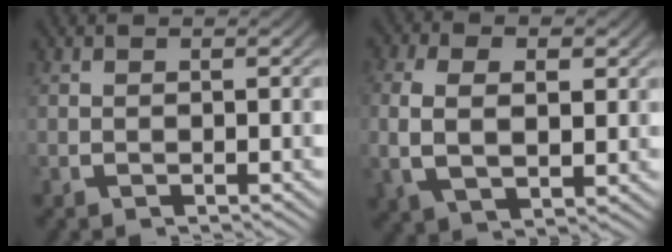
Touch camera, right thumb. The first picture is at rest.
{"total": 4.5, "force": [-0.8, 3.1, 3.2], "torque": [-0.098, -0.025, 0.004]}